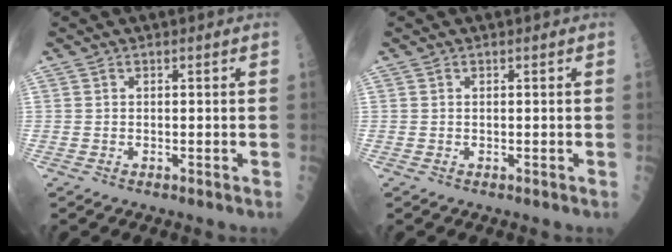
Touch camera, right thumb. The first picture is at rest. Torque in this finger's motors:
{"motor_torque": [-0.41, -0.31, 0.15, 0.08, 0.00]}